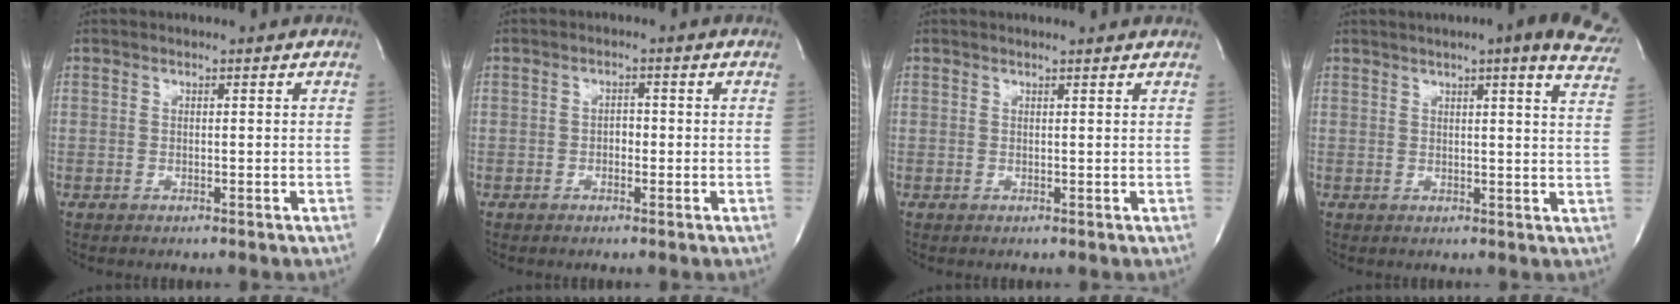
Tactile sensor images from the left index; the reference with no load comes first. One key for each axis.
{"total": 1.7, "fx": -0.5, "fy": 1.1, "fz": 1.3, "tx": -0.014, "ty": 0.006, "tz": -0.009}
{"total": 1.3, "fx": 1.3, "fy": 0.0, "fz": 0.3, "tx": -0.013, "ty": 0.000, "tz": 0.012}
{"total": 13.2, "fx": 9.6, "fy": 1.2, "fz": 9.0, "tx": -0.113, "ty": -0.001, "tz": 0.098}